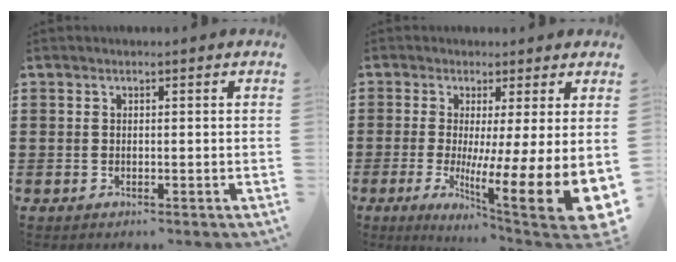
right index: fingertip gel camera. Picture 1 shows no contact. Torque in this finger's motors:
{"motor_torque": [0.73, -0.16, 0.08, -0.02]}